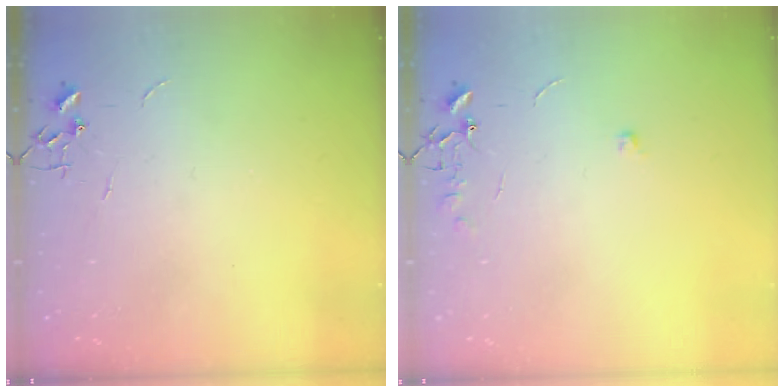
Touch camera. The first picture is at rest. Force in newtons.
{"total": 6.2, "press": 6.1, "slide": 0.7}